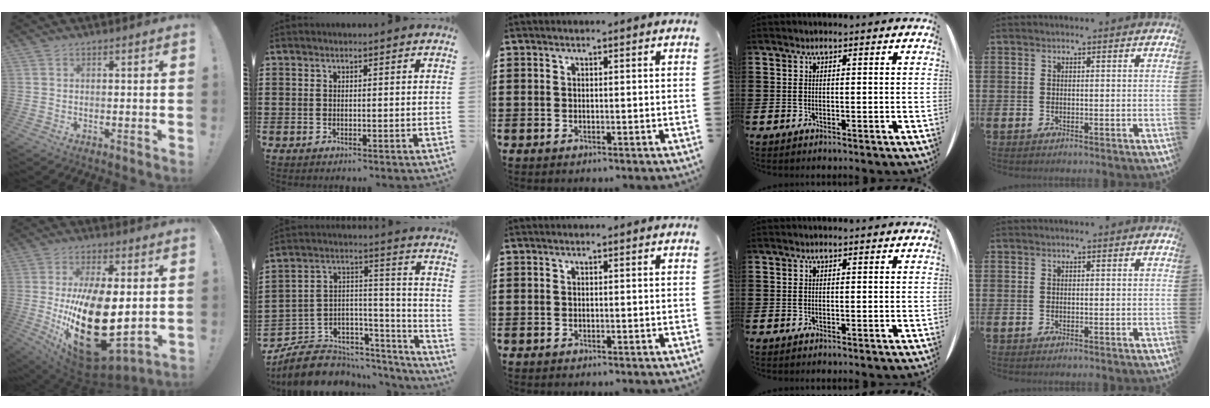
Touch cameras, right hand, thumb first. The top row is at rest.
{"thumb": {"total": 27.9, "force": [-0.9, 14.6, 23.8], "torque": [-0.403, -0.030, 0.015]}, "index": {"total": 8.5, "force": [-6.9, 4.4, 2.0], "torque": [-0.047, 0.011, -0.129]}}